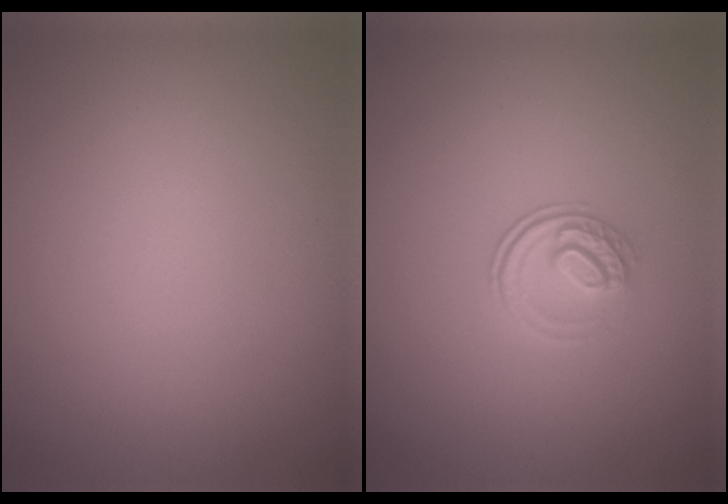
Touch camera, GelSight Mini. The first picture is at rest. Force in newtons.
{"total": 2.0, "press": 1.4, "slide": 1.3}